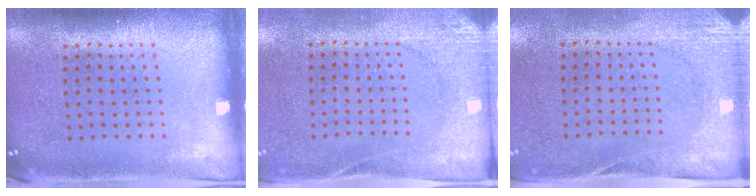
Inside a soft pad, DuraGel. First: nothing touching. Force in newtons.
{"total": 2.7, "press": 2.1, "slide": 1.7}
{"total": 2.7, "press": 2.1, "slide": 1.7}